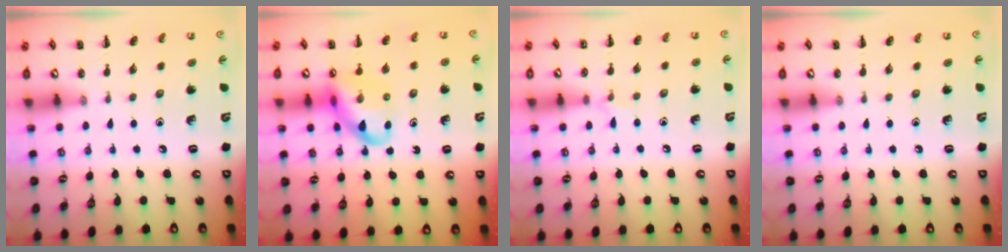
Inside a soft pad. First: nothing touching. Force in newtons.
{"total": 13.2, "press": 12.8, "slide": 3.3}
{"total": 4.7, "press": 4.4, "slide": 1.6}
{"total": 0.0}